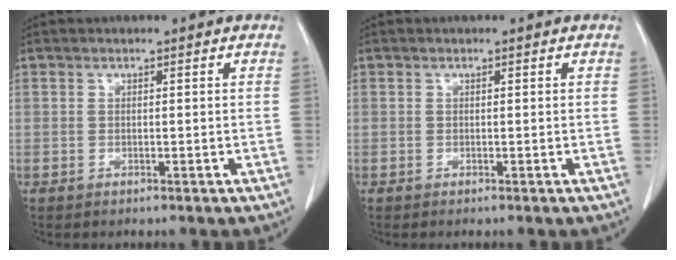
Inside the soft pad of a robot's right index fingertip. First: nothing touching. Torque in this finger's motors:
{"motor_torque": [-0.05, 0.05, 0.06, 0.02]}